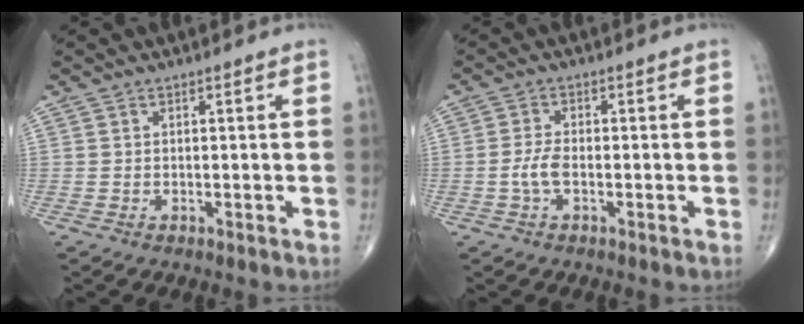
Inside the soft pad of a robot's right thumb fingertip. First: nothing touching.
{"total": 3.0, "force": [-1.0, 1.2, 2.6], "torque": [-0.062, 0.007, -0.021]}